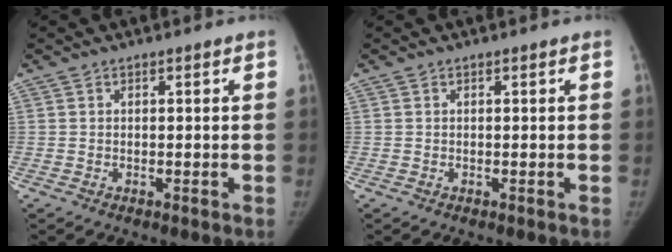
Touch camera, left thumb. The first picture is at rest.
{"total": 0.0}